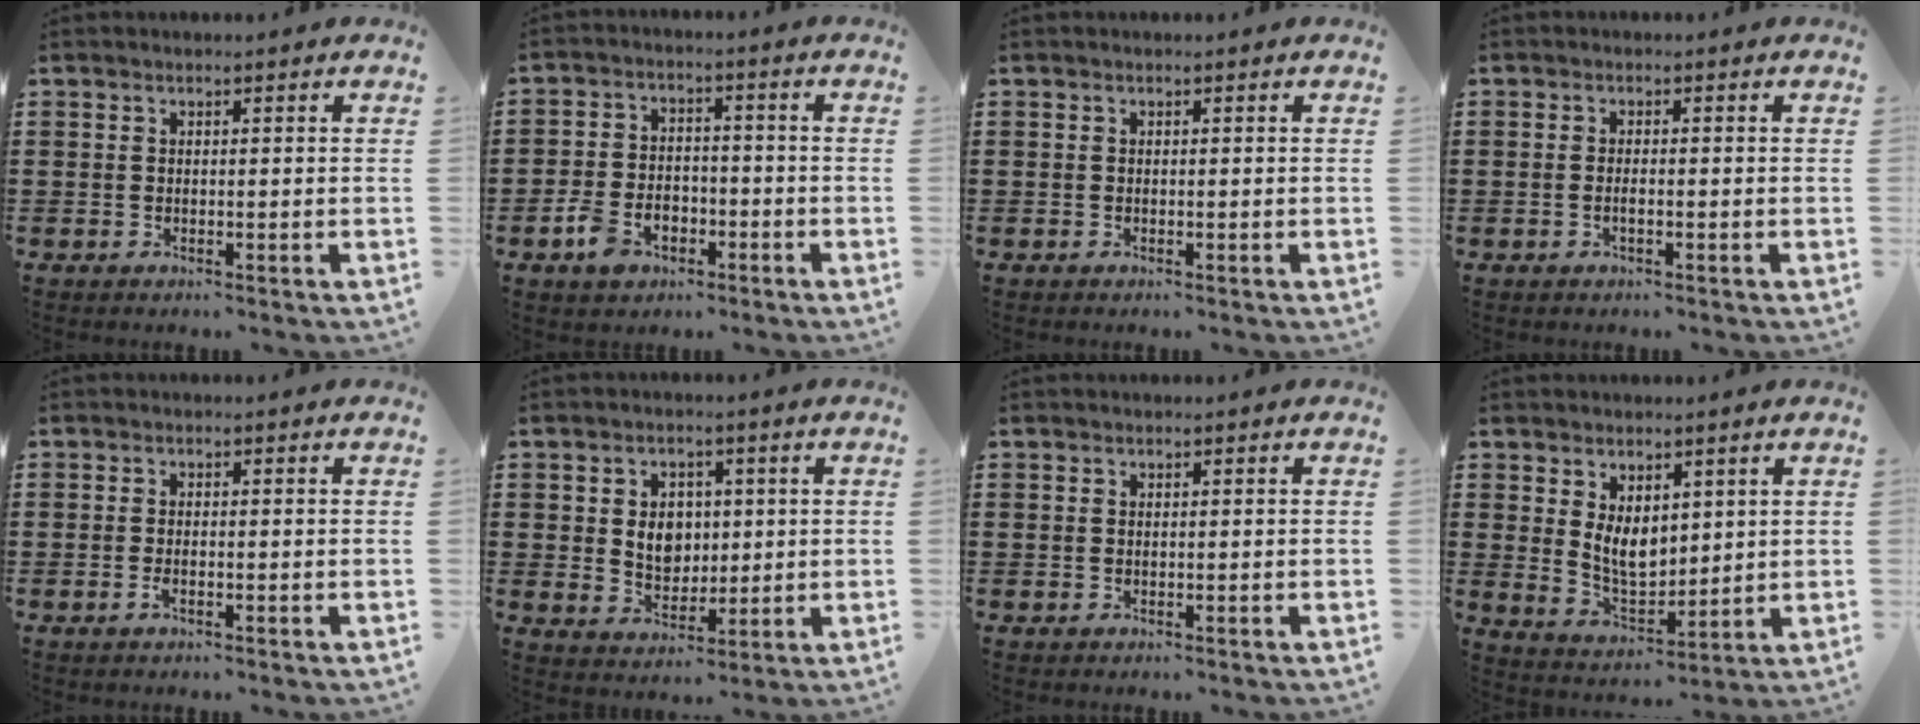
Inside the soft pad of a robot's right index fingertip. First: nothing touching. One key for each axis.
{"total": 5.1, "fx": -3.1, "fy": 3.3, "fz": 2.4, "tx": -0.071, "ty": 0.005, "tz": -0.066}
{"total": 0.0}
{"total": 1.0, "fx": -0.4, "fy": 0.2, "fz": 0.9, "tx": -0.018, "ty": -0.003, "tz": -0.007}
{"total": 1.2, "fx": -0.6, "fy": 0.3, "fz": 1.0, "tx": -0.029, "ty": -0.007, "tz": -0.011}
{"total": 5.4, "fx": 0.8, "fy": 4.4, "fz": 2.9, "tx": -0.056, "ty": 0.008, "tz": 0.010}
{"total": 0.0}
{"total": 5.8, "fx": 2.2, "fy": 3.7, "fz": 3.9, "tx": -0.078, "ty": -0.001, "tz": 0.041}